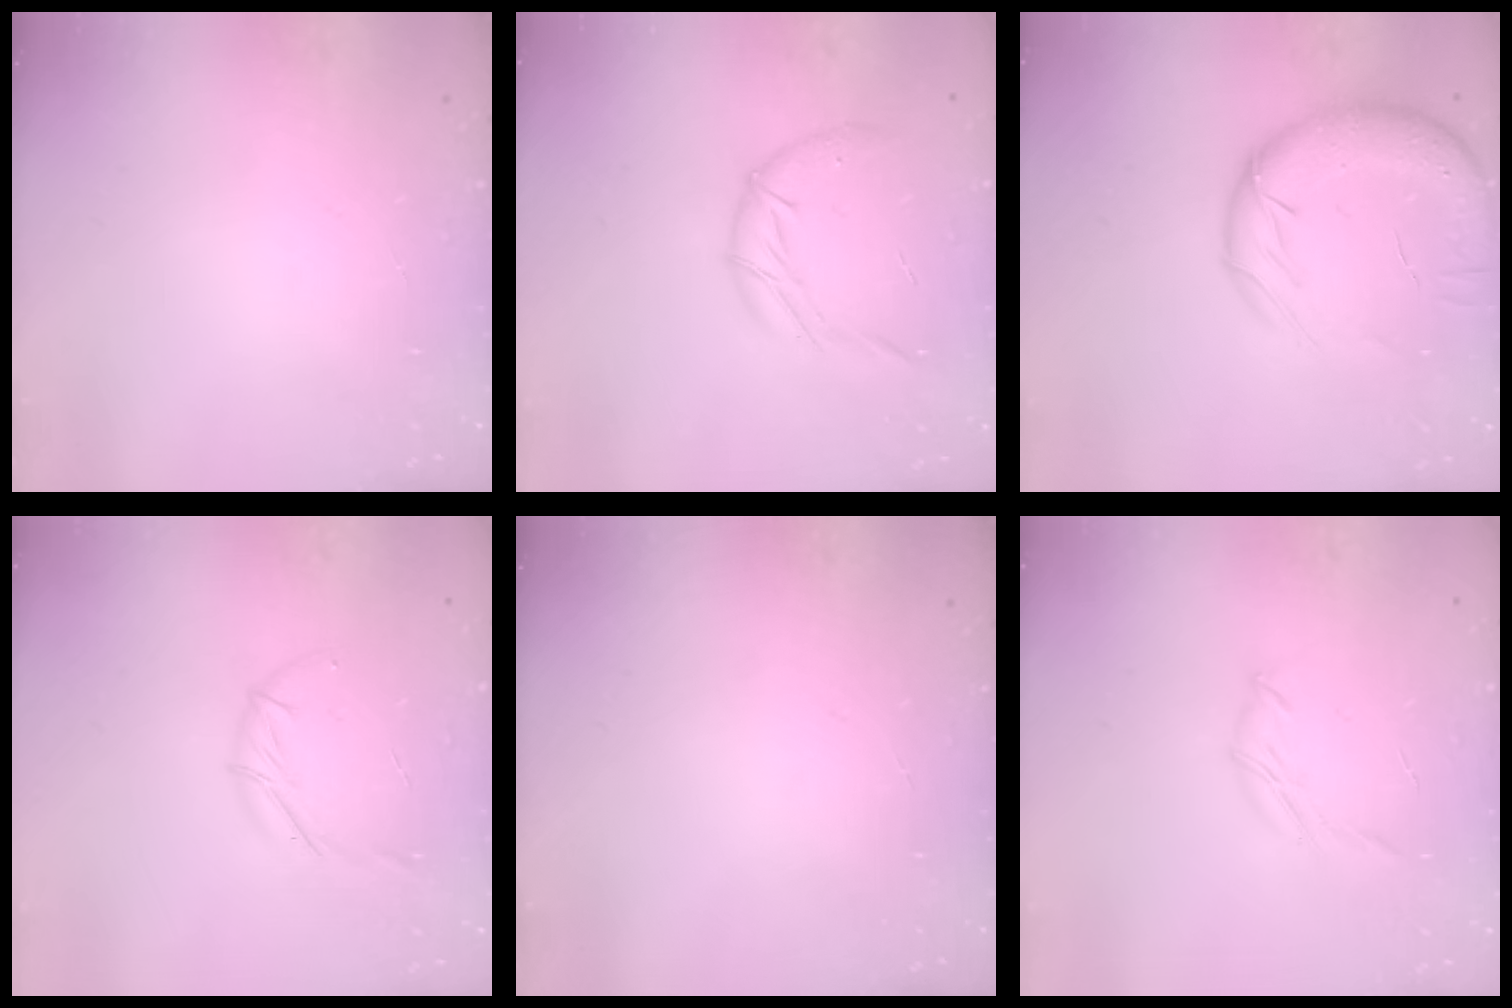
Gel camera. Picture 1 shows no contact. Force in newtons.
{"total": 9.5, "press": 9.4, "slide": 1.1}
{"total": 17.6, "press": 17.3, "slide": 3.5}
{"total": 5.8, "press": 5.7, "slide": 1.3}
{"total": 0.0}
{"total": 4.7, "press": 4.6, "slide": 0.9}